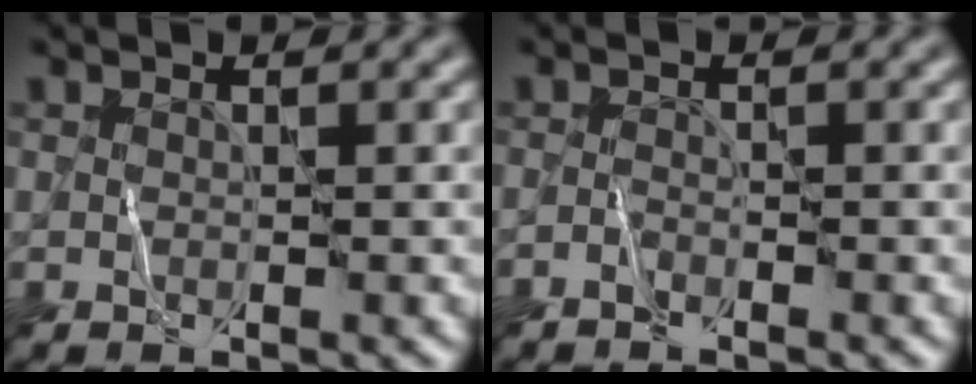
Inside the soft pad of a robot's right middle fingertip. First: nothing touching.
{"total": 0.9, "force": [-0.9, 0.1, 0.1], "torque": [-0.002, 0.004, -0.021]}